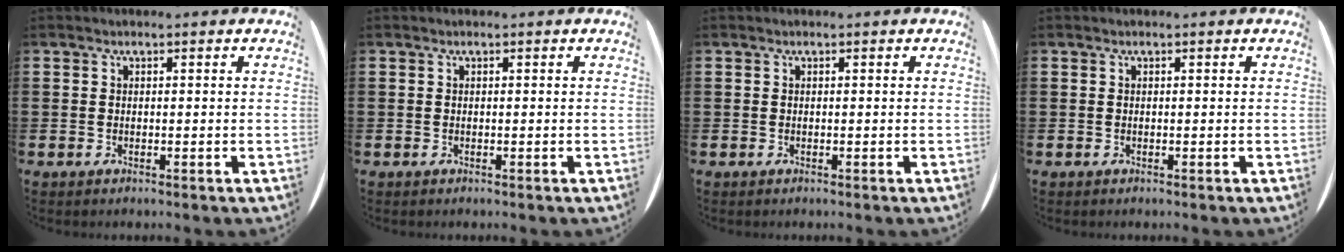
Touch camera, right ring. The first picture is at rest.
{"total": 0.0}
{"total": 0.0}
{"total": 0.0}